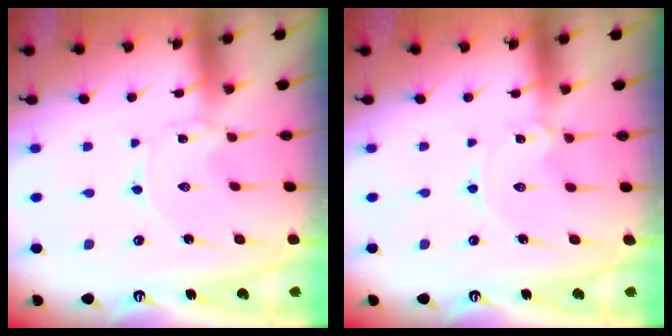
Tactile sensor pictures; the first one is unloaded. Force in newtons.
{"total": 1.7, "press": 1.7, "slide": 0.2}